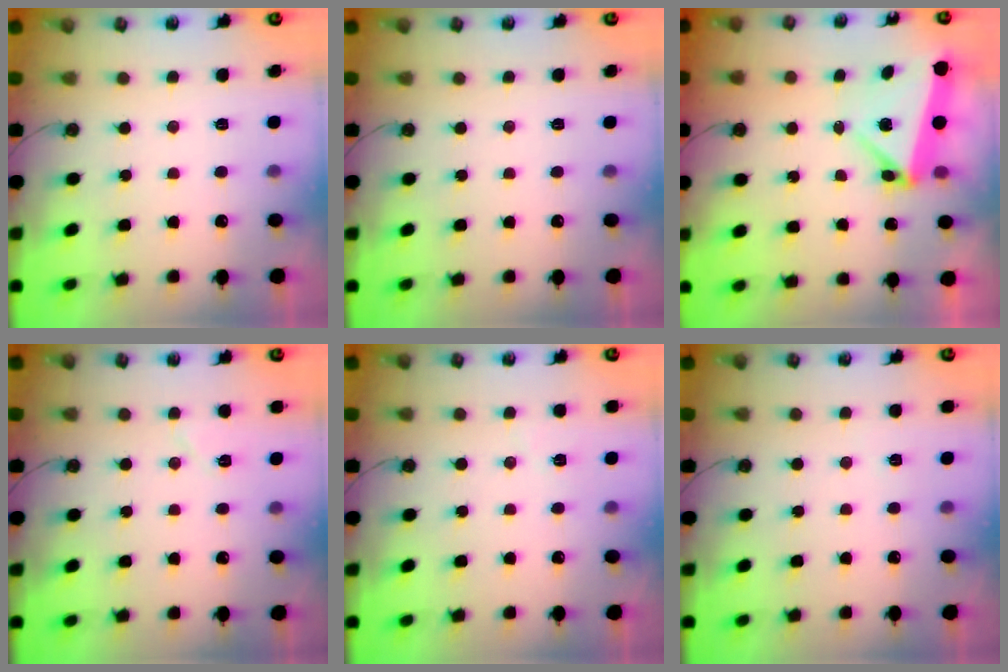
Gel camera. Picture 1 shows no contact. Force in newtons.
{"total": 0.0}
{"total": 6.0, "press": 5.6, "slide": 2.3}
{"total": 5.7, "press": 5.1, "slide": 2.5}
{"total": 3.6, "press": 3.5, "slide": 0.9}
{"total": 2.5, "press": 1.2, "slide": 2.2}